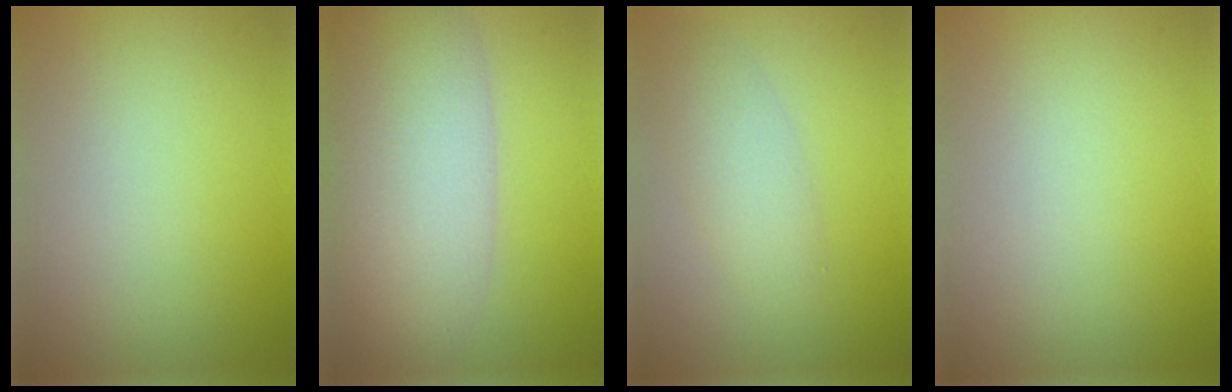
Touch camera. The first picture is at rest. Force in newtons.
{"total": 9.8, "press": 9.8, "slide": 0.6}
{"total": 3.0, "press": 3.0, "slide": 0.1}
{"total": 0.0}